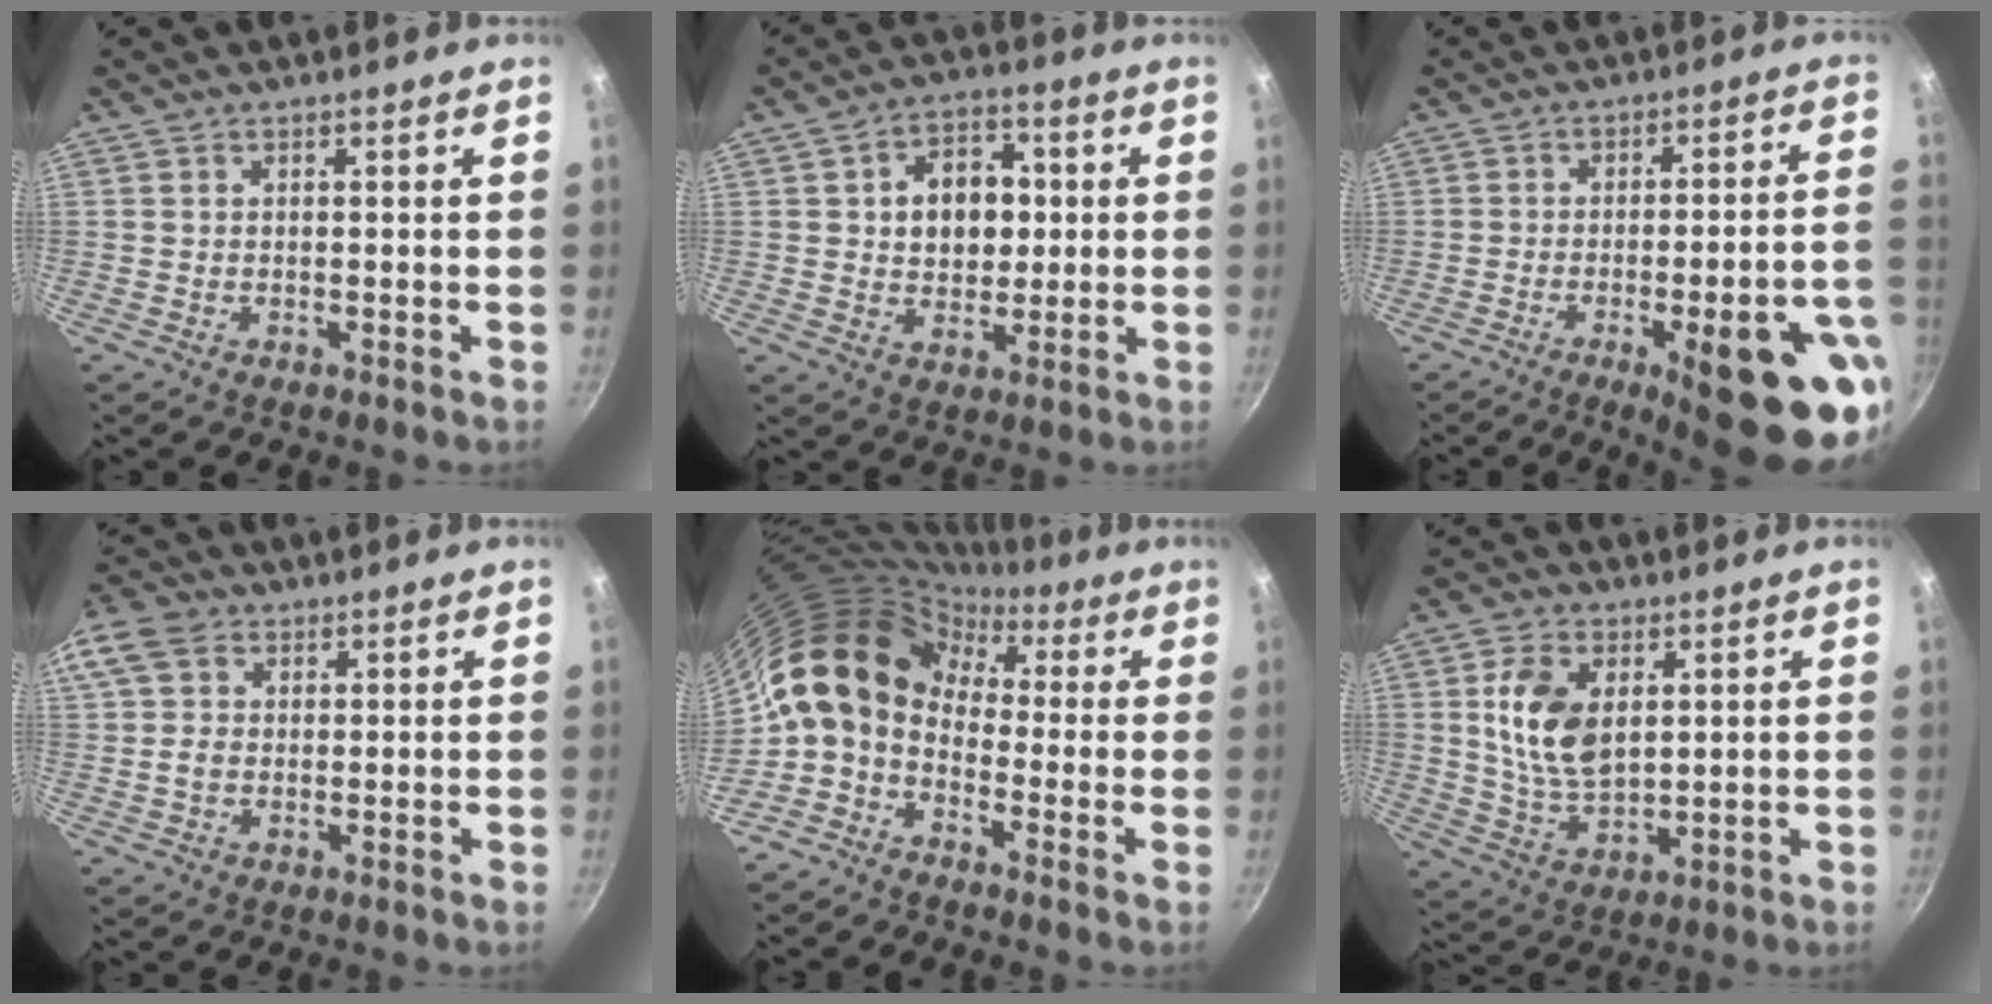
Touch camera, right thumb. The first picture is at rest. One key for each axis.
{"total": 10.9, "fx": 1.5, "fy": 8.2, "fz": 7.1, "tx": -0.069, "ty": 0.006, "tz": 0.022}
{"total": 20.4, "fx": -9.1, "fy": 5.4, "fz": 17.4, "tx": -0.180, "ty": 0.033, "tz": -0.116}
{"total": 10.6, "fx": 3.1, "fy": 8.4, "fz": 5.7, "tx": -0.116, "ty": 0.012, "tz": 0.048}
{"total": 13.4, "fx": 0.1, "fy": 9.9, "fz": 9.0, "tx": -0.143, "ty": 0.041, "tz": -0.023}
{"total": 12.0, "fx": 2.9, "fy": 7.5, "fz": 9.0, "tx": -0.153, "ty": -0.017, "tz": 0.064}